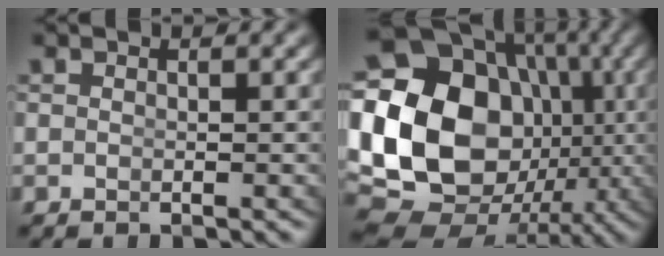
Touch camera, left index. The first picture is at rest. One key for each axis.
{"total": 24.0, "fx": -1.8, "fy": 19.0, "fz": 14.6, "tx": -0.312, "ty": -0.077, "tz": -0.009}